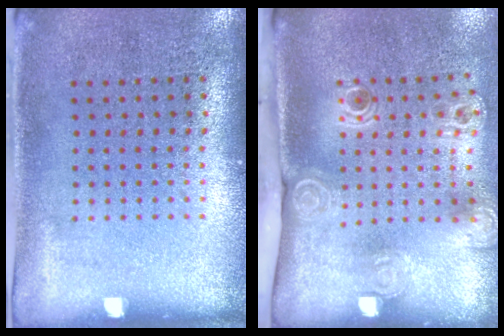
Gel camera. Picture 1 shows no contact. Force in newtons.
{"total": 2.2, "press": 1.5, "slide": 1.6}